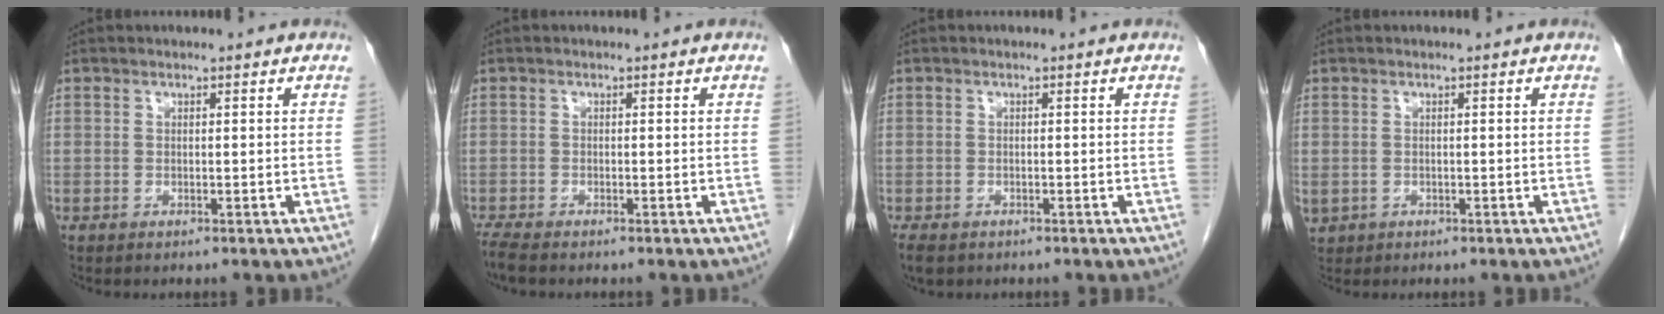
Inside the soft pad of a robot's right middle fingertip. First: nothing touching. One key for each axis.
{"total": 2.0, "fx": -1.8, "fy": 0.0, "fz": 0.8, "tx": -0.025, "ty": -0.009, "tz": -0.038}
{"total": 3.6, "fx": -2.6, "fy": 1.9, "fz": 1.6, "tx": -0.030, "ty": -0.007, "tz": -0.038}
{"total": 1.7, "fx": -0.2, "fy": 1.5, "fz": 0.8, "tx": -0.018, "ty": 0.000, "tz": 0.008}